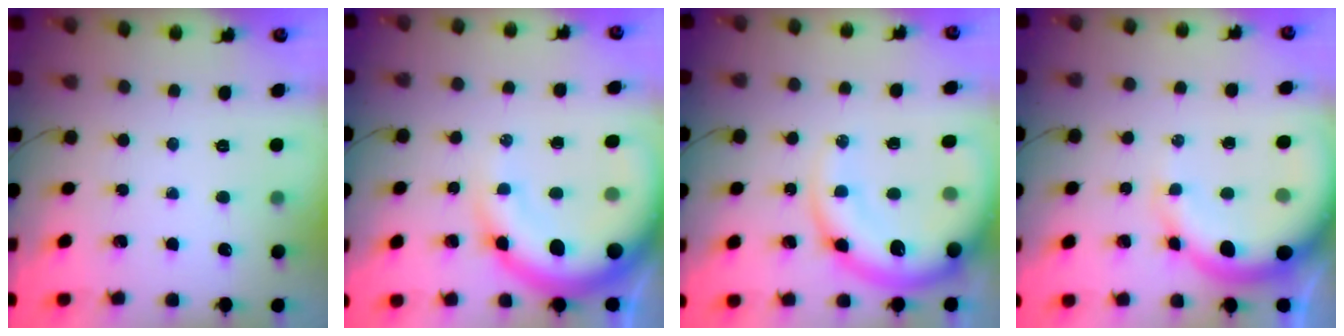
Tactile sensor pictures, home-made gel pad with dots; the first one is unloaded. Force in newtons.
{"total": 14.1, "press": 13.7, "slide": 3.0}
{"total": 16.0, "press": 15.6, "slide": 3.6}
{"total": 11.0, "press": 10.7, "slide": 2.4}